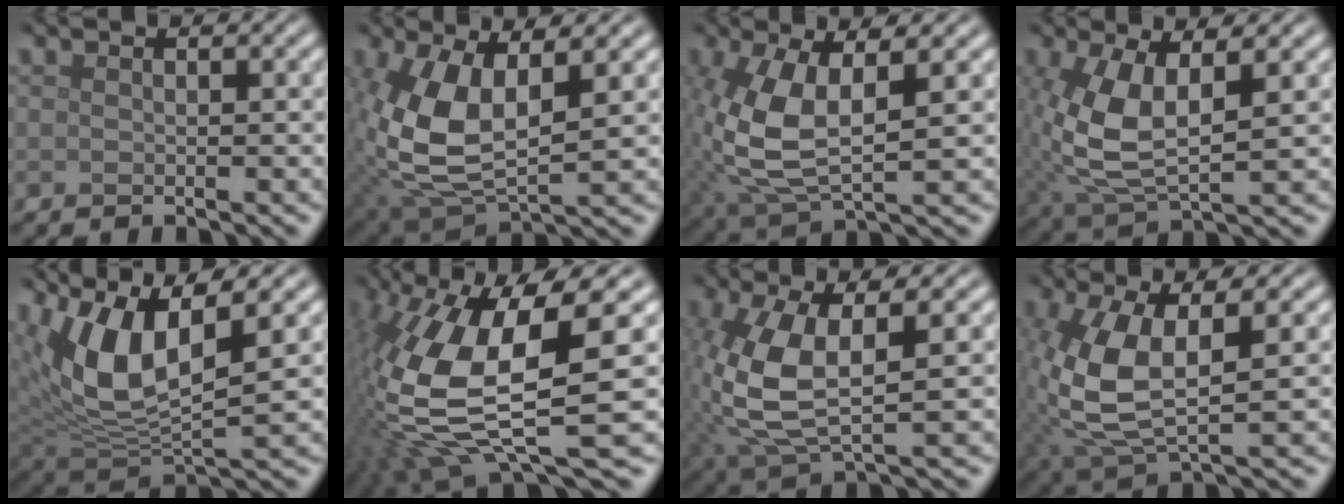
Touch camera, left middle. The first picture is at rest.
{"total": 9.4, "force": [0.9, 4.7, 8.1], "torque": [-0.192, -0.009, 0.021]}
{"total": 7.4, "force": [0.4, 3.2, 6.6], "torque": [-0.161, -0.001, 0.012]}
{"total": 6.7, "force": [0.7, 3.0, 5.9], "torque": [-0.144, -0.004, 0.017]}
{"total": 9.0, "force": [3.4, 3.6, 7.5], "torque": [-0.160, -0.005, 0.061]}
{"total": 14.1, "force": [0.0, 4.8, 13.2], "torque": [-0.297, -0.023, 0.018]}
{"total": 8.2, "force": [0.4, 3.4, 7.4], "torque": [-0.181, 0.001, 0.009]}
{"total": 8.2, "force": [0.3, 3.5, 7.4], "torque": [-0.179, 0.001, 0.006]}